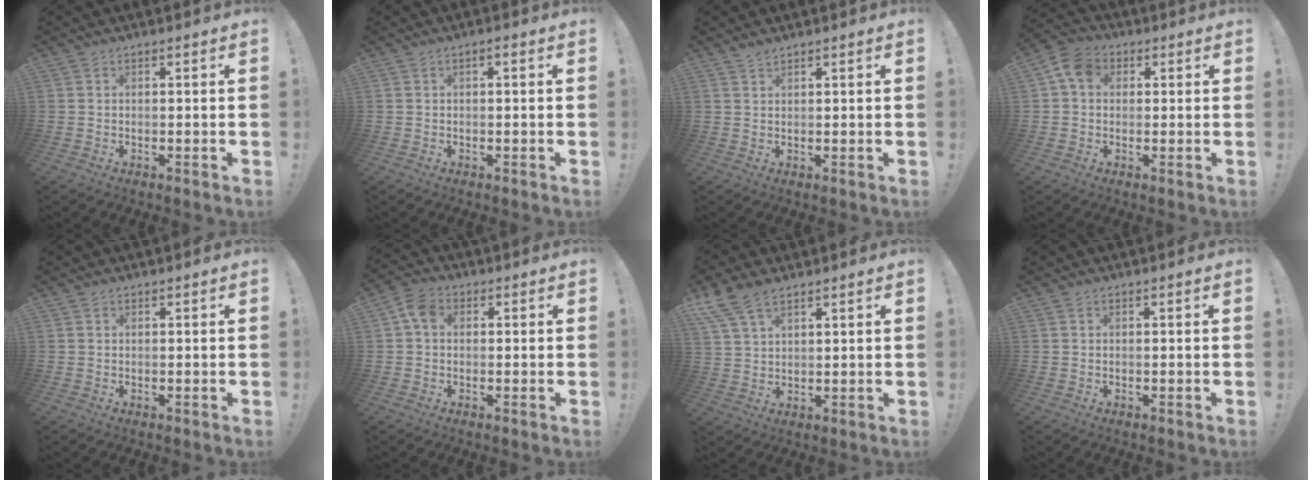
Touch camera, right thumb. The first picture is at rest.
{"total": 0.9, "force": [-0.4, 0.1, 0.8], "torque": [-0.019, 0.006, -0.008]}
{"total": 1.5, "force": [1.4, 0.4, 0.6], "torque": [-0.010, -0.004, 0.025]}
{"total": 7.7, "force": [2.2, 5.8, 4.5], "torque": [-0.073, 0.007, 0.047]}
{"total": 0.0}
{"total": 5.9, "force": [1.4, 4.2, 3.8], "torque": [-0.072, 0.004, 0.027]}
{"total": 8.5, "force": [6.2, 4.0, 4.2], "torque": [-0.086, -0.022, 0.124]}
{"total": 0.0}